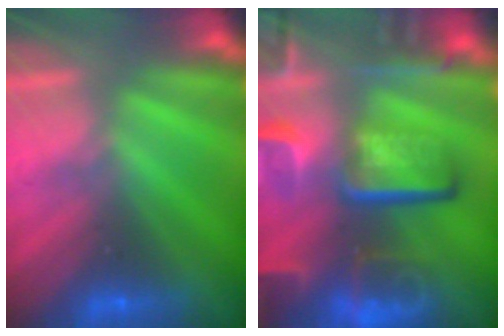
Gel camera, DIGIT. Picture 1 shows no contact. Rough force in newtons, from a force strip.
{"total": 8.7}